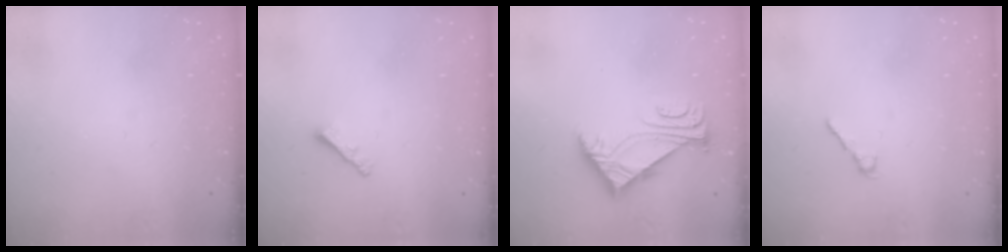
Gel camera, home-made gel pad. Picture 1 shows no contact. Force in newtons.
{"total": 2.0, "press": 2.0, "slide": 0.5}
{"total": 5.6, "press": 5.5, "slide": 1.2}
{"total": 1.7, "press": 1.5, "slide": 0.6}